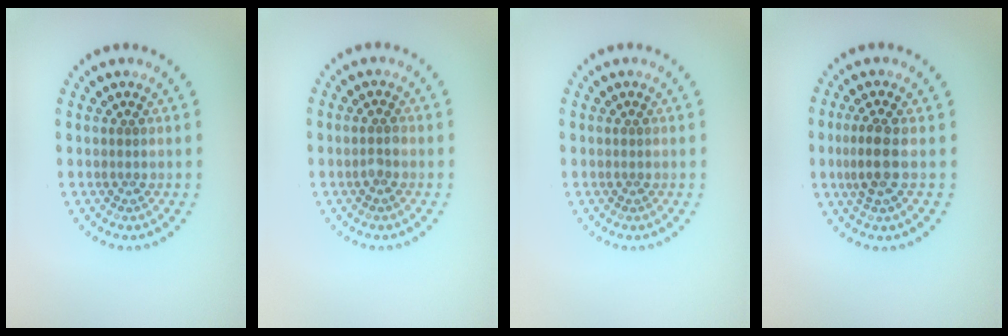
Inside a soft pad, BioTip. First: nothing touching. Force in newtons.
{"total": 1.0, "press": 1.0, "slide": 0.2}
{"total": 0.0}
{"total": 2.6, "press": 2.2, "slide": 1.3}